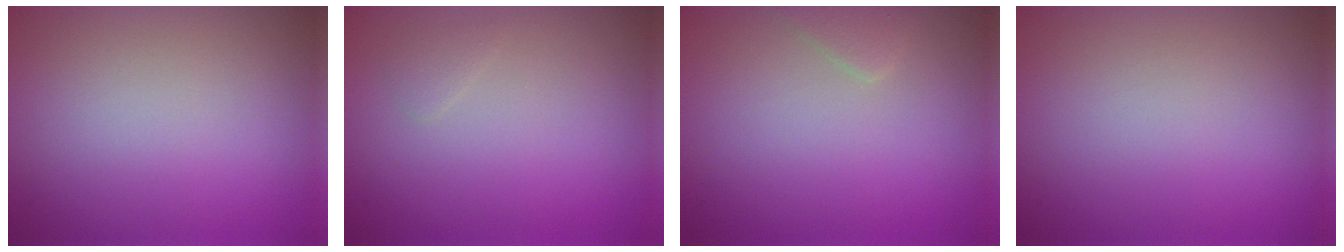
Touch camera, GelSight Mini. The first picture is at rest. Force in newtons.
{"total": 0.6, "press": 0.6, "slide": 0.0}
{"total": 1.1, "press": 1.1, "slide": 0.1}
{"total": 0.0}